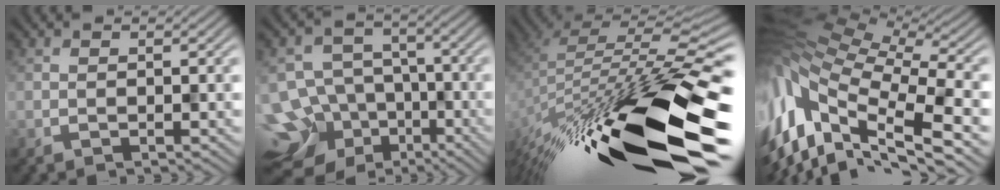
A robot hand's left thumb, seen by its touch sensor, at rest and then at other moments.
{"total": 13.5, "force": [-8.5, 9.9, 3.5], "torque": [-0.109, -0.041, -0.099]}
{"total": 17.0, "force": [-9.6, 6.6, 12.4], "torque": [-0.244, -0.024, -0.147]}
{"total": 15.1, "force": [-3.7, 8.3, 12.0], "torque": [-0.283, -0.026, -0.033]}